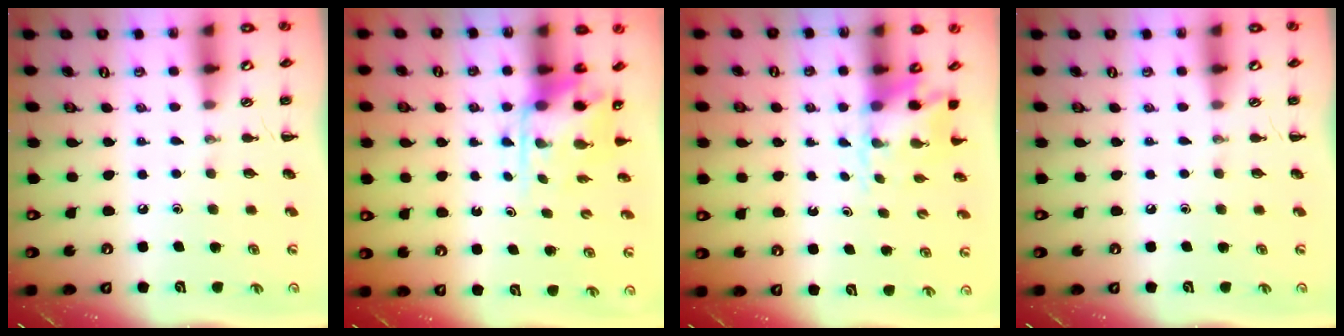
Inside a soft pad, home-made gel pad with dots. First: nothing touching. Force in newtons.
{"total": 4.6, "press": 4.6, "slide": 0.5}
{"total": 2.9, "press": 2.8, "slide": 0.7}
{"total": 0.0}